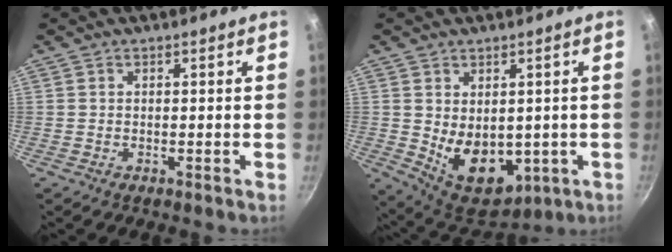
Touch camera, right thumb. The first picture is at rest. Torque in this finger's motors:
{"motor_torque": [-0.64, 1.10, 0.16, -0.03, 0.09]}